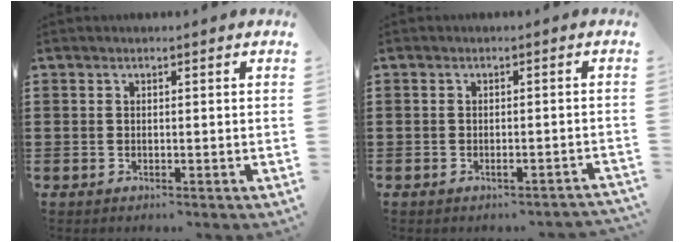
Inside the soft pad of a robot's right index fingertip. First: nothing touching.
{"total": 1.2, "force": [-1.0, 0.2, 0.6], "torque": [-0.014, -0.005, -0.019]}